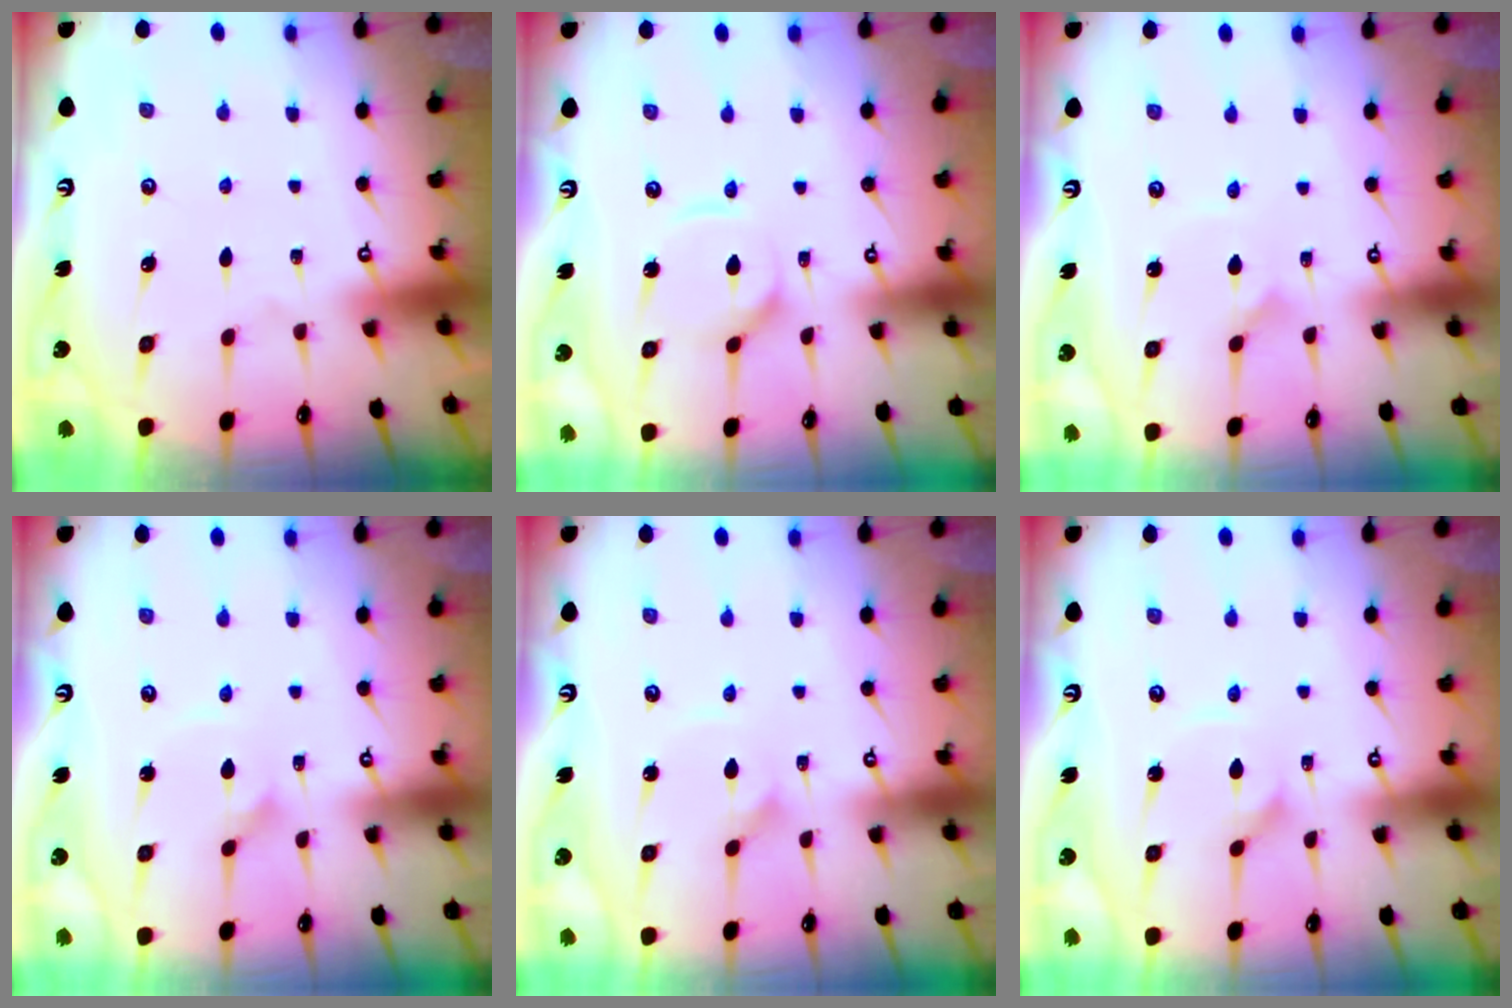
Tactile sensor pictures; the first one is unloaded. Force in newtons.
{"total": 6.7, "press": 6.7, "slide": 0.4}
{"total": 1.4, "press": 1.4, "slide": 0.1}
{"total": 1.6, "press": 1.6, "slide": 0.2}
{"total": 1.8, "press": 1.8, "slide": 0.0}
{"total": 2.0, "press": 2.0, "slide": 0.3}